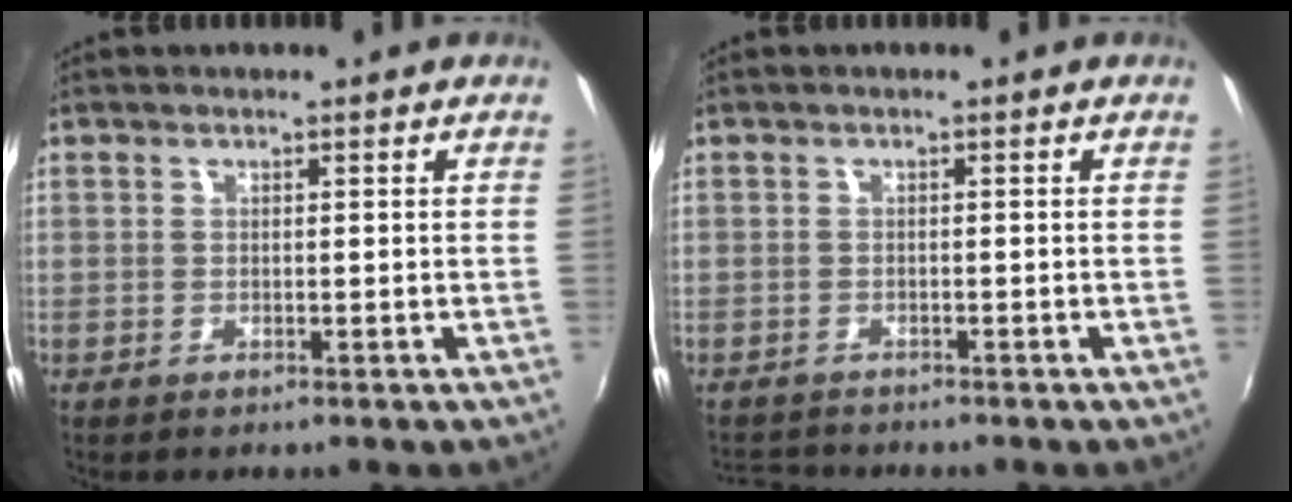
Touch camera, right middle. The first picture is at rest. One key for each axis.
{"total": 2.8, "fx": -2.7, "fy": 0.5, "fz": 0.3, "tx": -0.018, "ty": -0.007, "tz": -0.050}